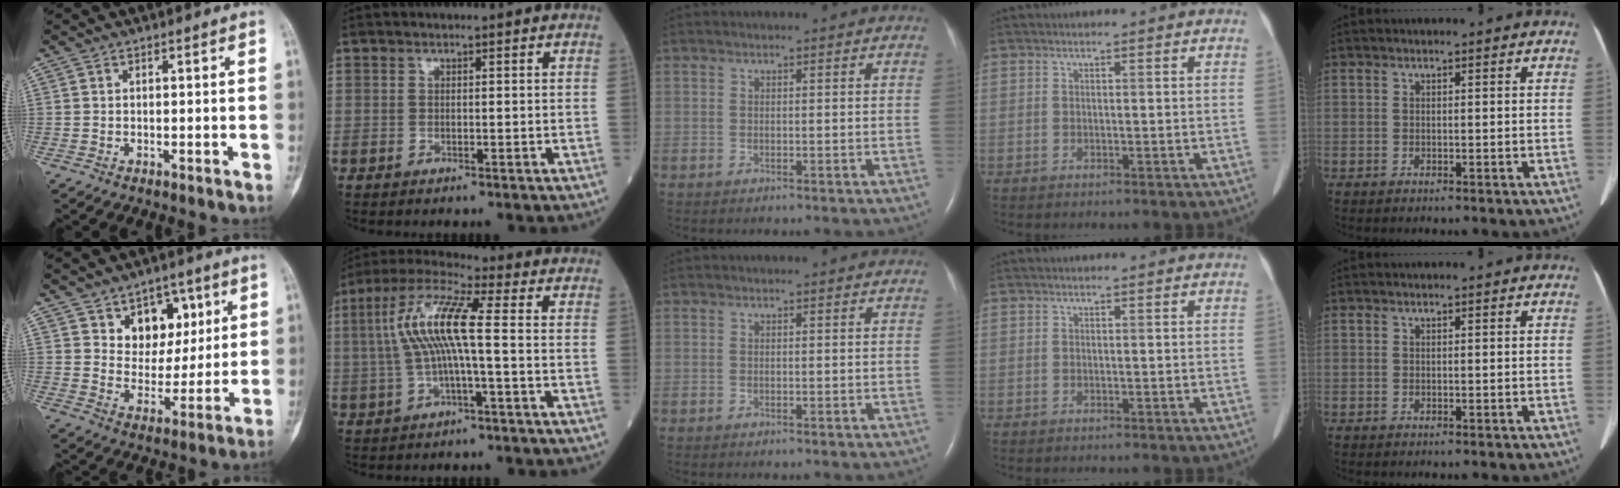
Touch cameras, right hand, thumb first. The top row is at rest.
{"thumb": {"total": 10.7, "force": [4.9, 7.9, 5.4], "torque": [-0.033, -0.023, 0.081]}, "index": {"total": 10.4, "force": [0.1, 1.0, 10.3], "torque": [-0.214, 0.027, -0.004]}}